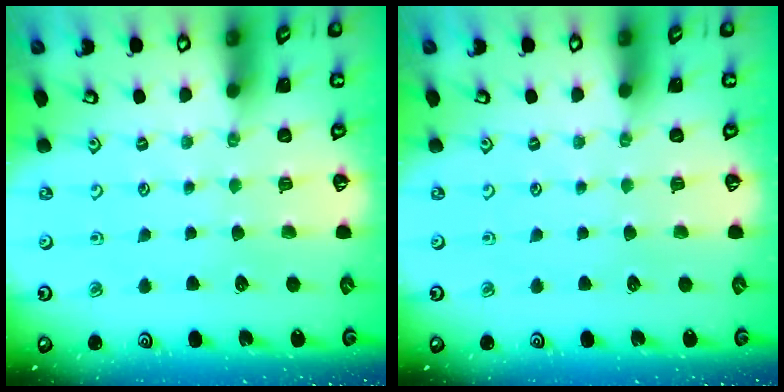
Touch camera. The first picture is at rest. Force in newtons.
{"total": 0.0}